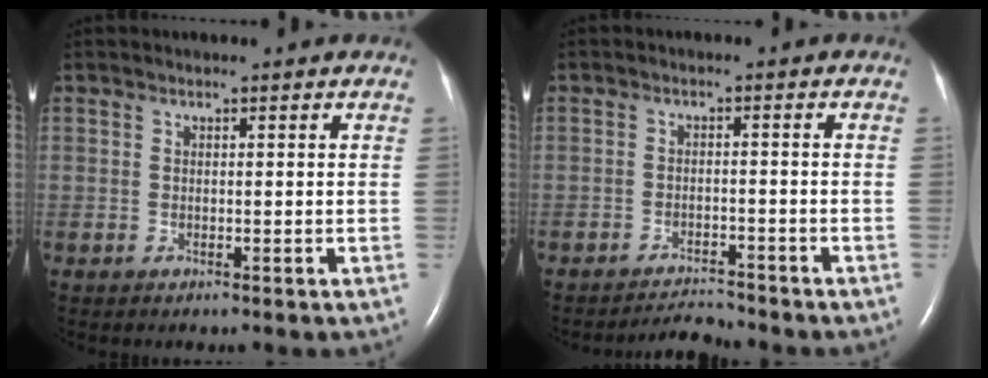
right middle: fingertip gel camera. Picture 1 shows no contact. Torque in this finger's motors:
{"motor_torque": [0.00, -0.02, -0.07, 0.00]}